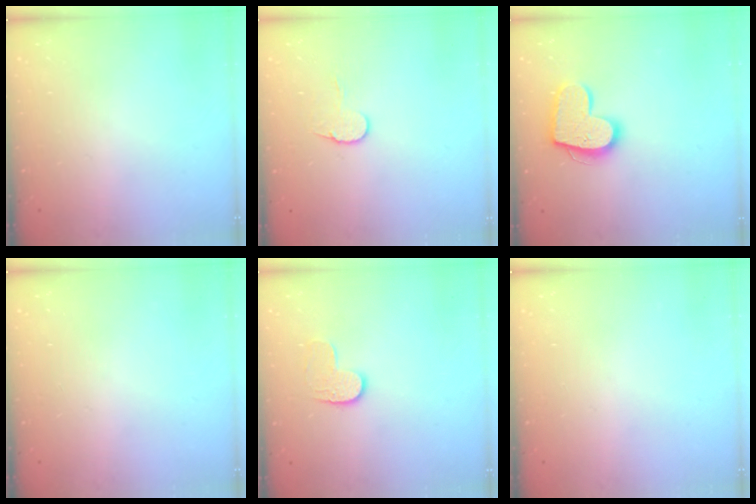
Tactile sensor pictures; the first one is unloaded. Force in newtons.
{"total": 7.3, "press": 7.3, "slide": 0.4}
{"total": 14.8, "press": 14.8, "slide": 1.0}
{"total": 0.0}
{"total": 5.7, "press": 5.7, "slide": 0.3}
{"total": 0.0}